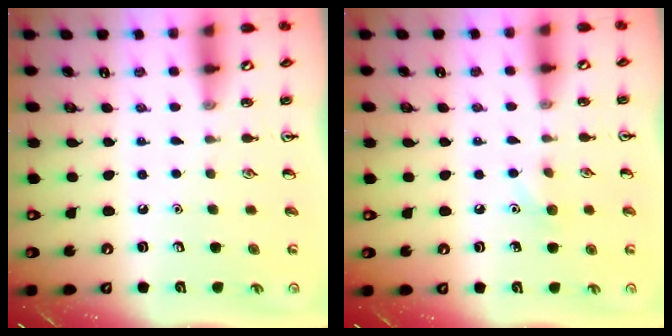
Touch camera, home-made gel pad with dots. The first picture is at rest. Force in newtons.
{"total": 5.4, "press": 5.2, "slide": 1.7}